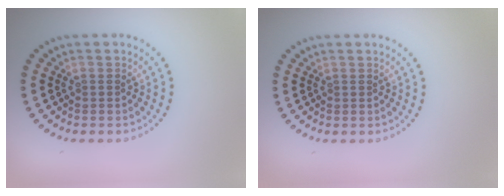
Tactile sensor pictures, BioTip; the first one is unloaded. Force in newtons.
{"total": 0.0}